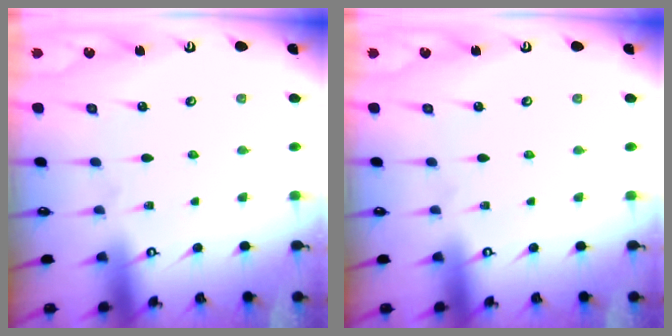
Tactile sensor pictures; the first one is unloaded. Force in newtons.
{"total": 0.0}